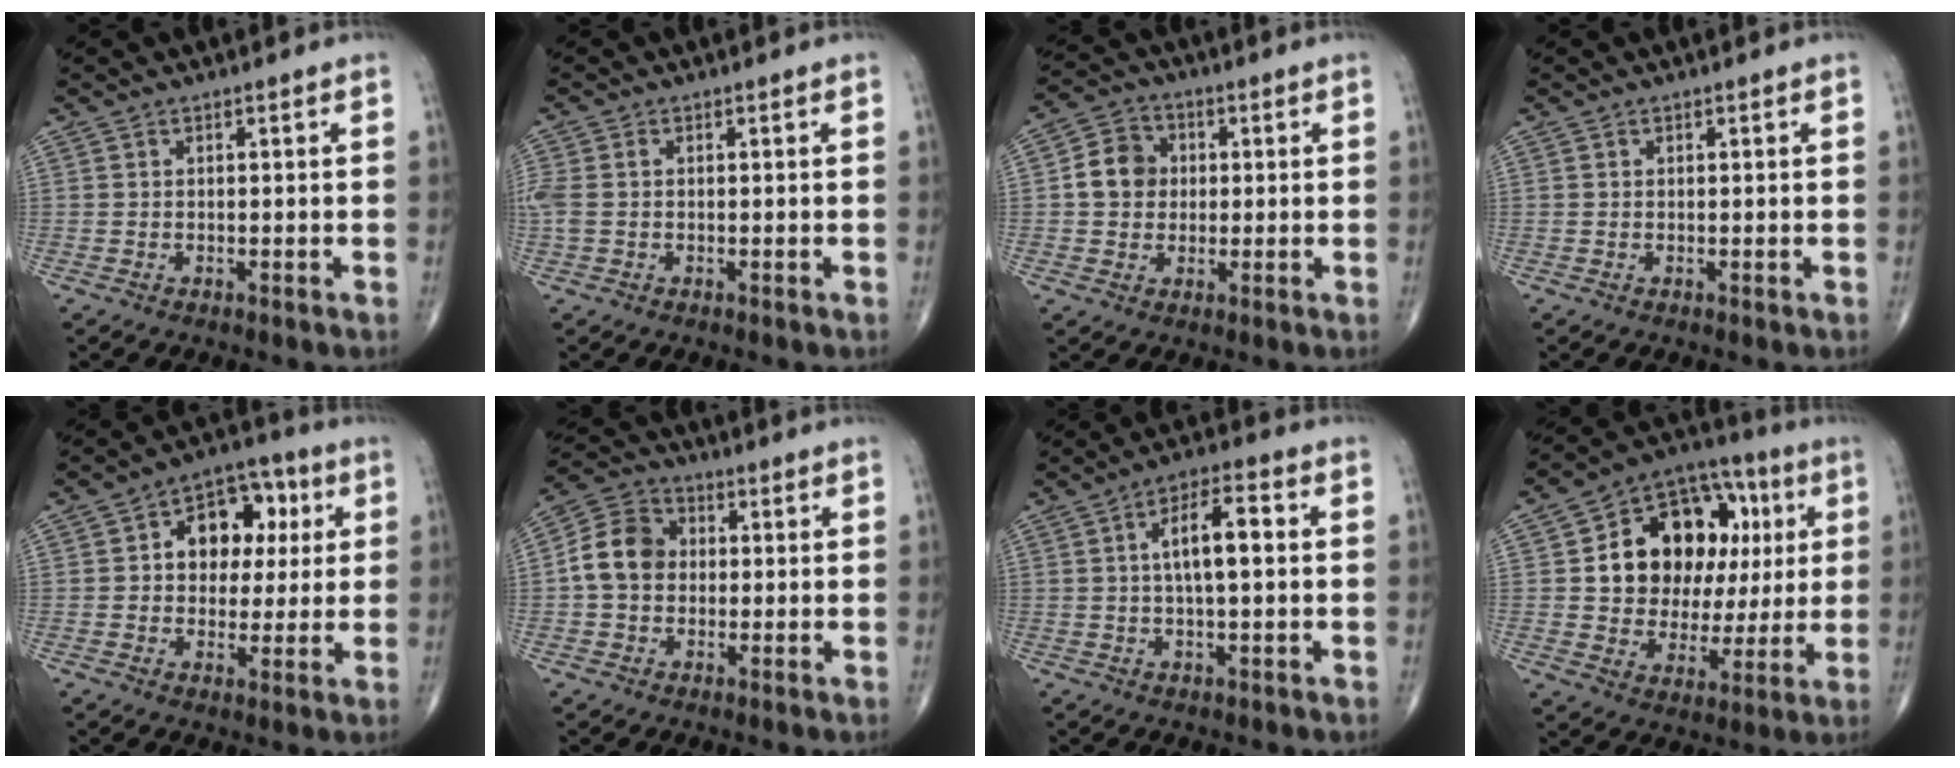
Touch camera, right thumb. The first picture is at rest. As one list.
[{"total": 3.3, "force": [0.0, 2.2, 2.4], "torque": [-0.083, 0.009, -0.001]}, {"total": 7.5, "force": [0.5, 6.5, 3.7], "torque": [-0.047, 0.013, 0.000]}, {"total": 0.0}, {"total": 12.5, "force": [2.7, 8.9, 8.4], "torque": [-0.069, 0.016, 0.034]}, {"total": 9.3, "force": [0.1, 7.6, 5.4], "torque": [-0.088, 0.026, -0.011]}, {"total": 8.5, "force": [1.1, 2.9, 7.9], "torque": [-0.131, 0.019, 0.011]}, {"total": 21.7, "force": [4.6, 15.3, 14.7], "torque": [-0.172, 0.020, 0.078]}]